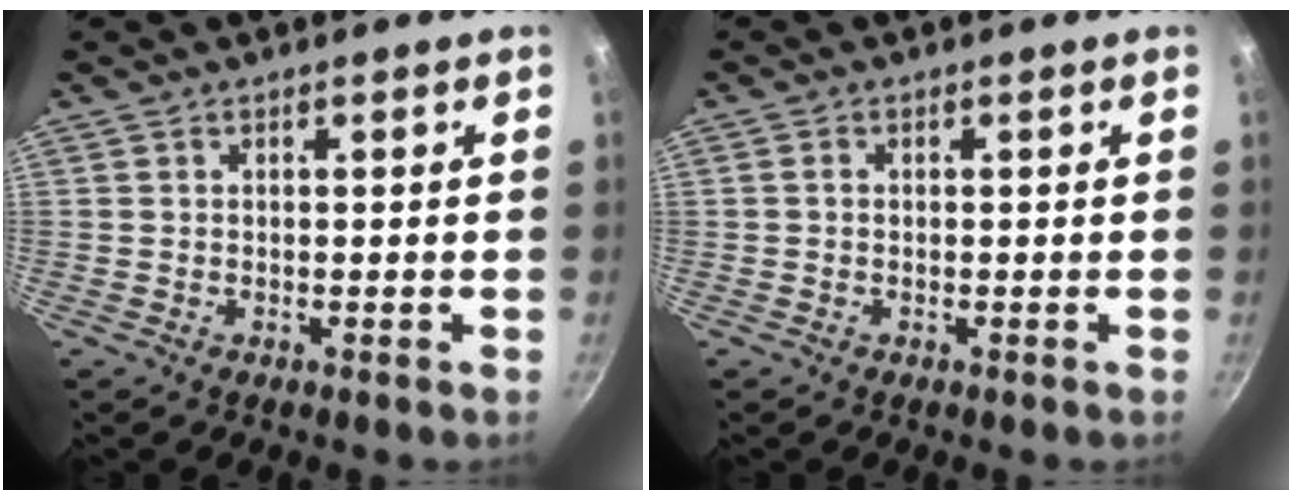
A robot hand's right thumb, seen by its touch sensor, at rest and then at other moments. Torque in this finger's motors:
{"motor_torque": [0.04, -0.05, -0.31, 0.04, -0.04]}